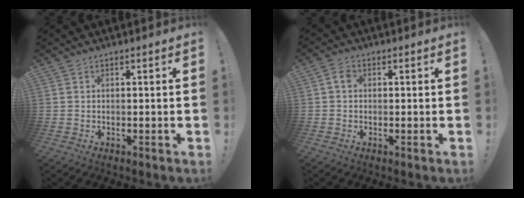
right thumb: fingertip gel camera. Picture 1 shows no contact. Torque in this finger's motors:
{"motor_torque": [0.62, 0.52, 0.41, -0.13, -0.01]}